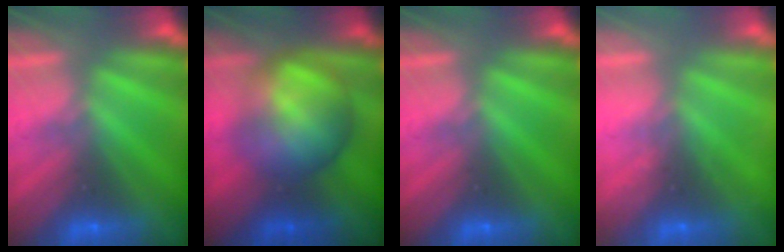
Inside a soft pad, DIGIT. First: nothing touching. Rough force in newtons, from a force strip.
{"total": 7.6}
{"total": 0.0}
{"total": 2.3}